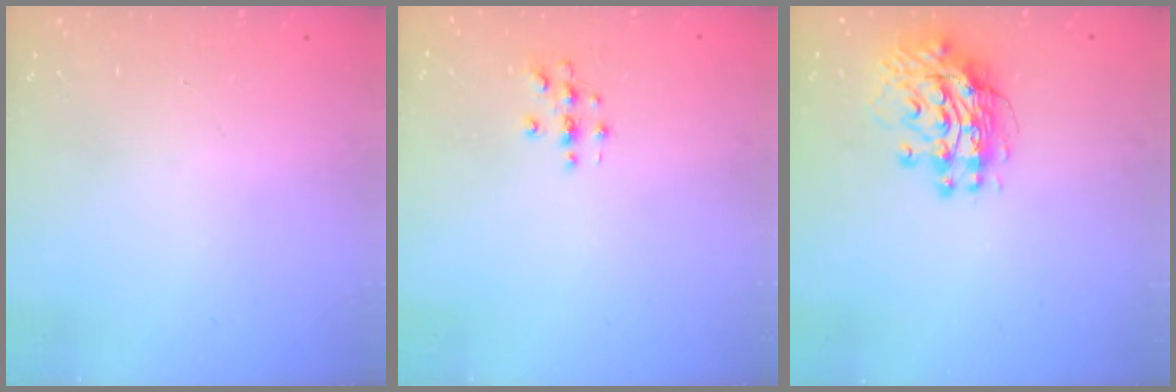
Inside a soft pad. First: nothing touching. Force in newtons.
{"total": 2.7, "press": 2.7, "slide": 0.3}
{"total": 11.3, "press": 11.3, "slide": 1.1}